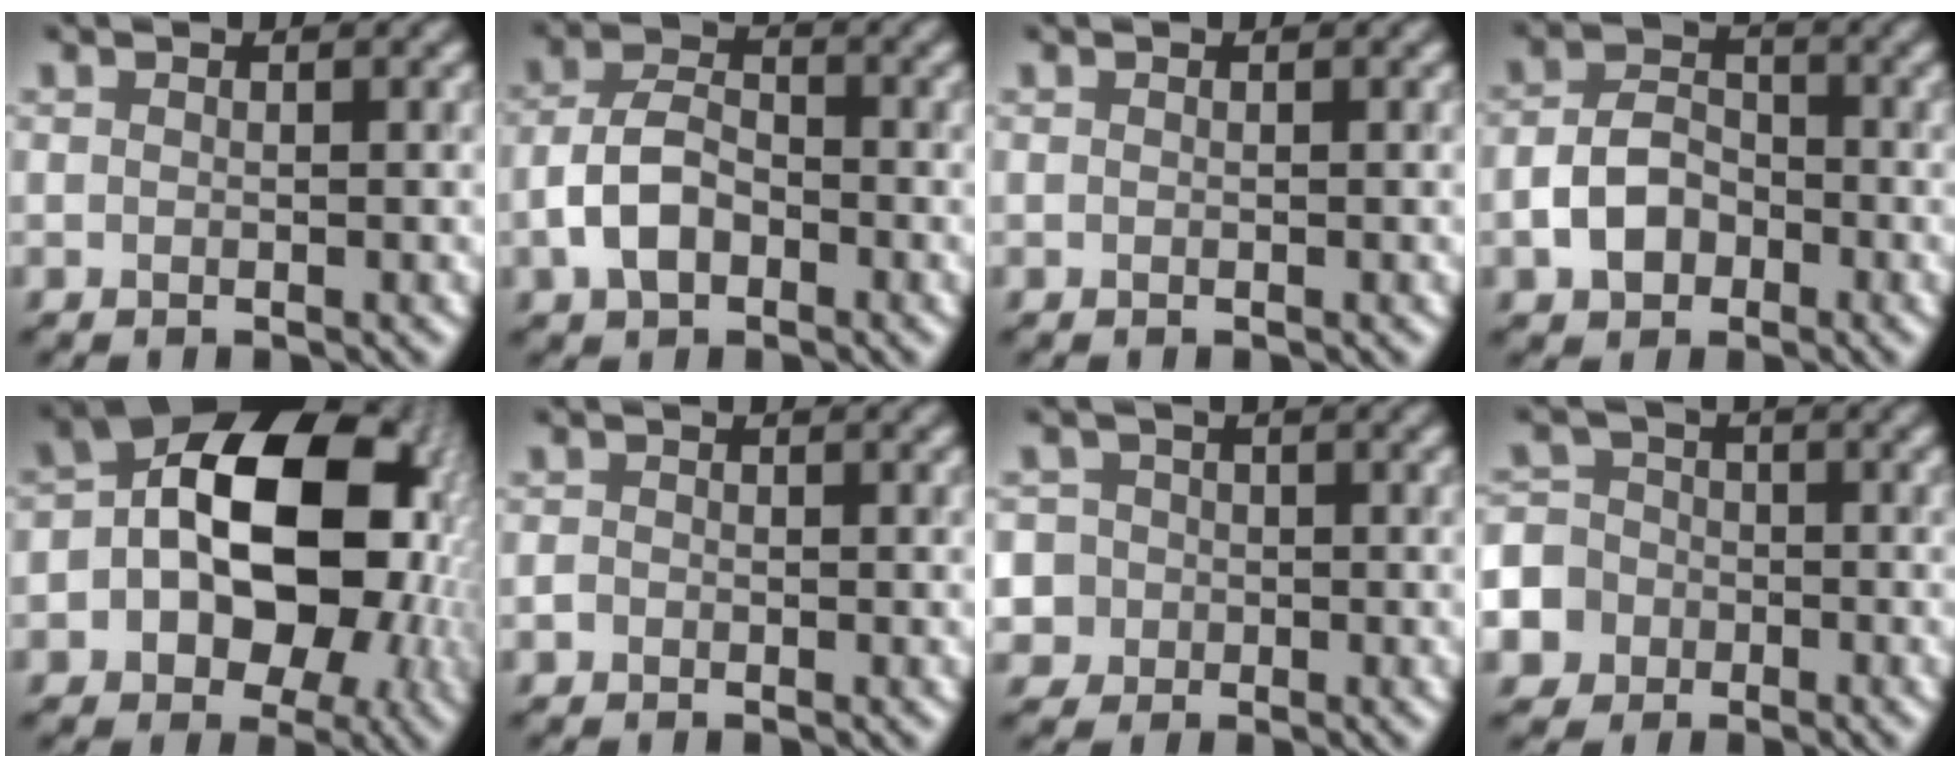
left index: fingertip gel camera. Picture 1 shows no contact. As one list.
[{"total": 4.3, "force": [-1.6, 2.7, 2.9], "torque": [-0.059, 0.005, -0.039]}, {"total": 0.0}, {"total": 4.1, "force": [-1.6, 2.9, 2.4], "torque": [-0.045, 0.004, -0.032]}, {"total": 17.0, "force": [-0.2, 11.3, 12.7], "torque": [-0.157, 0.003, -0.006]}, {"total": 0.7, "force": [-0.4, 0.6, 0.2], "torque": [-0.001, -0.003, -0.009]}, {"total": 5.7, "force": [-0.4, 5.5, 1.5], "torque": [-0.029, 0.025, -0.034]}, {"total": 9.4, "force": [-4.7, 7.9, 2.0], "torque": [-0.064, -0.022, -0.107]}]